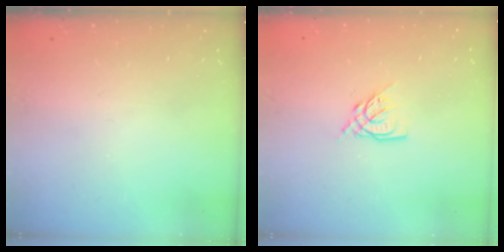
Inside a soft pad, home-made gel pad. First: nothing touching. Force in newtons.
{"total": 6.5, "press": 6.5, "slide": 0.6}